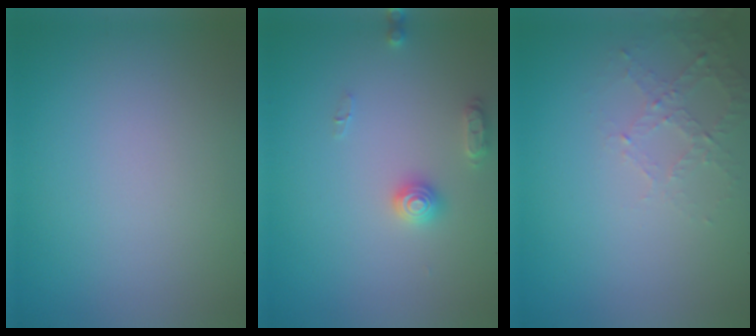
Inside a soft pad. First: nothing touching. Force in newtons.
{"total": 2.2, "press": 2.2, "slide": 0.1}
{"total": 2.2, "press": 2.1, "slide": 0.6}